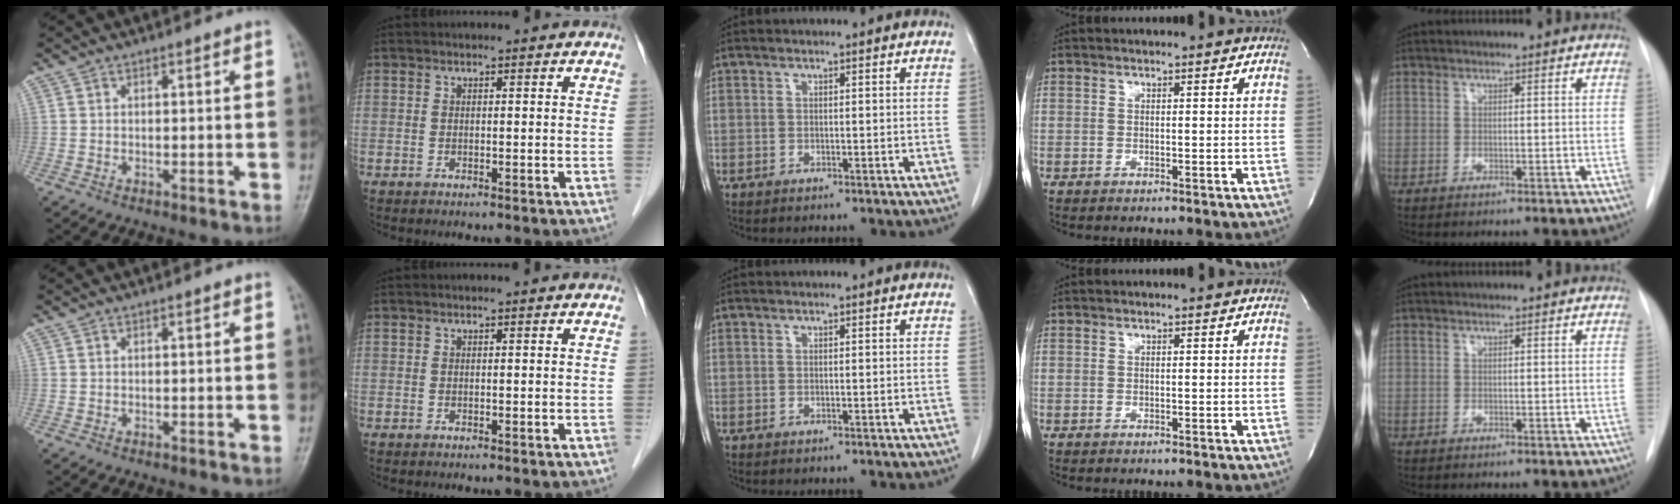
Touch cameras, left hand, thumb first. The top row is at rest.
{}